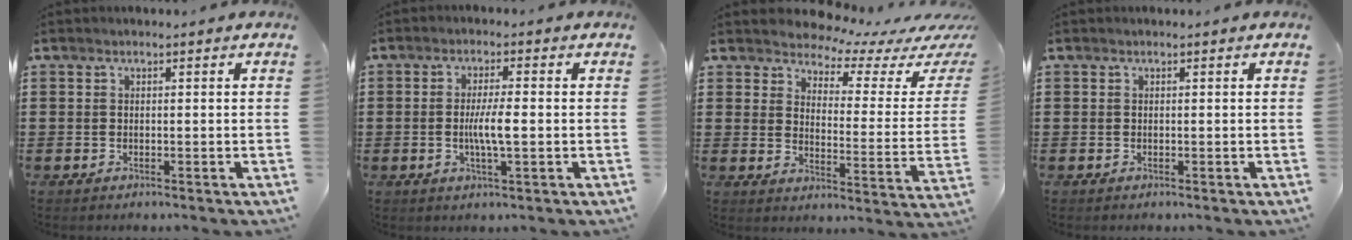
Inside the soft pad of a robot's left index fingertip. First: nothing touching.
{"total": 4.7, "force": [-0.4, 0.6, 4.7], "torque": [-0.088, -0.003, -0.011]}
{"total": 4.2, "force": [4.1, 0.7, 1.0], "torque": [-0.038, -0.035, 0.065]}
{"total": 0.0}